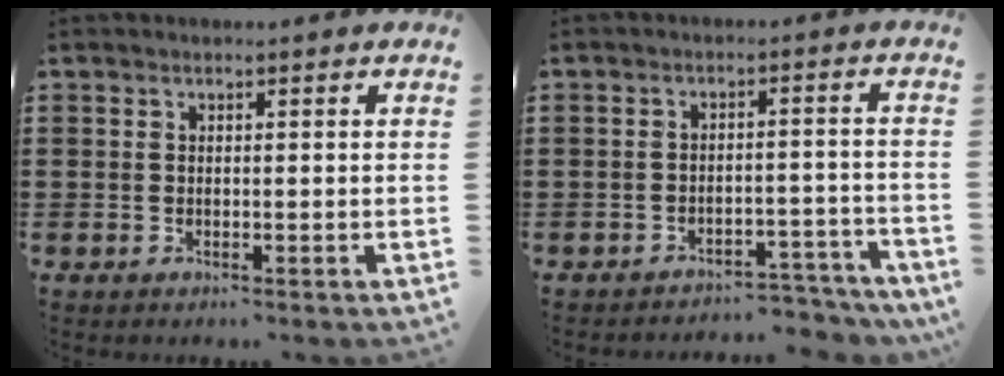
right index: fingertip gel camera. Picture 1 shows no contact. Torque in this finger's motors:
{"motor_torque": [1.26, -0.81, 0.06, -0.03]}